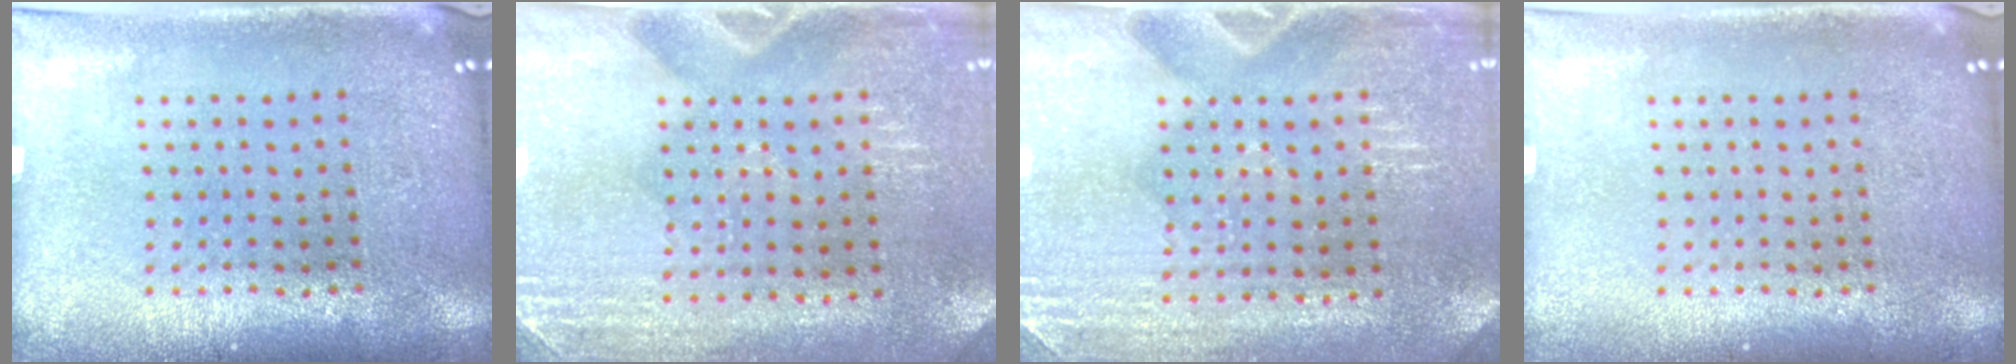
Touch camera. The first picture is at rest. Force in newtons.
{"total": 2.8, "press": 2.6, "slide": 1.2}
{"total": 2.9, "press": 2.8, "slide": 0.4}
{"total": 0.0}